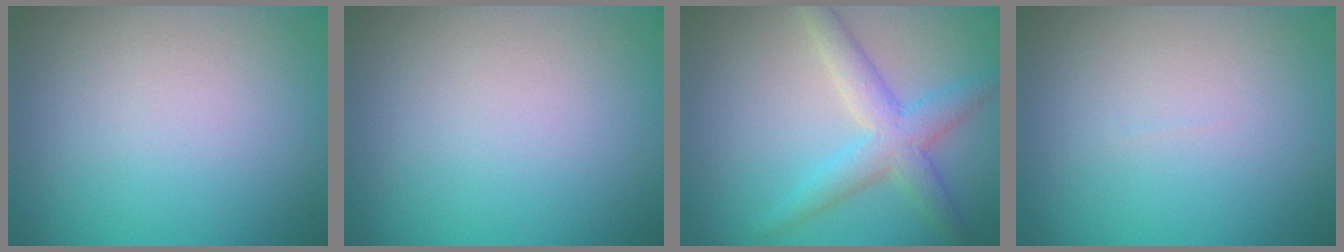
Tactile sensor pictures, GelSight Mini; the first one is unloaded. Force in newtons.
{"total": 0.0}
{"total": 4.0, "press": 4.0, "slide": 0.2}
{"total": 0.0}